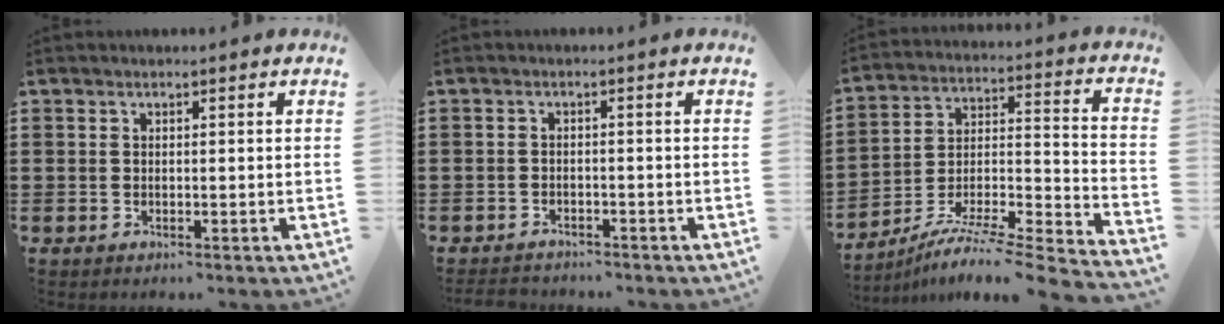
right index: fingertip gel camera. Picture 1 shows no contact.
{"total": 1.8, "force": [-1.7, 0.3, 0.0], "torque": [-0.007, 0.002, -0.038]}
{"total": 6.9, "force": [-5.8, 0.1, 3.7], "torque": [-0.060, -0.008, -0.120]}